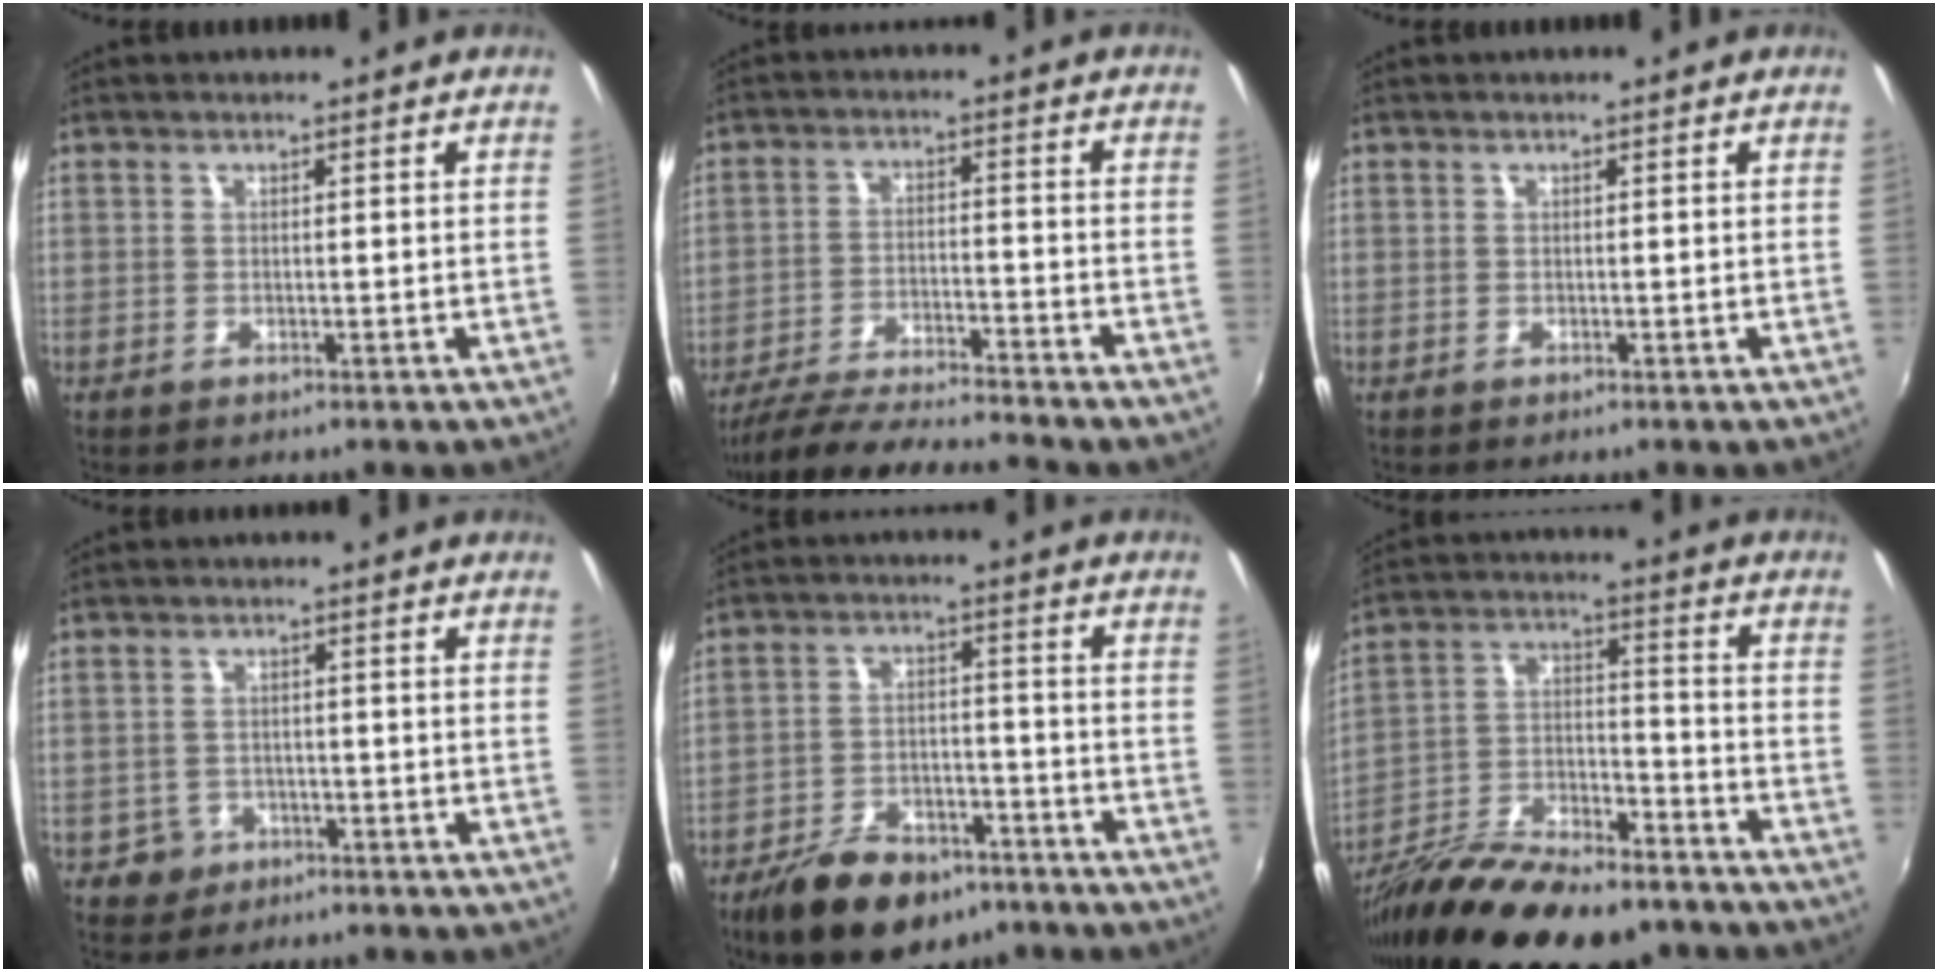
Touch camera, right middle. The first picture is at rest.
{"total": 15.4, "force": [-13.9, 0.6, 6.6], "torque": [-0.138, -0.023, -0.227]}
{"total": 0.0}
{"total": 3.8, "force": [-1.8, 3.4, 0.4], "torque": [-0.019, 0.006, -0.026]}
{"total": 14.0, "force": [-9.8, 6.9, 7.2], "torque": [-0.153, -0.006, -0.152]}
{"total": 22.9, "force": [-17.1, 7.9, 13.0], "torque": [-0.242, -0.018, -0.273]}